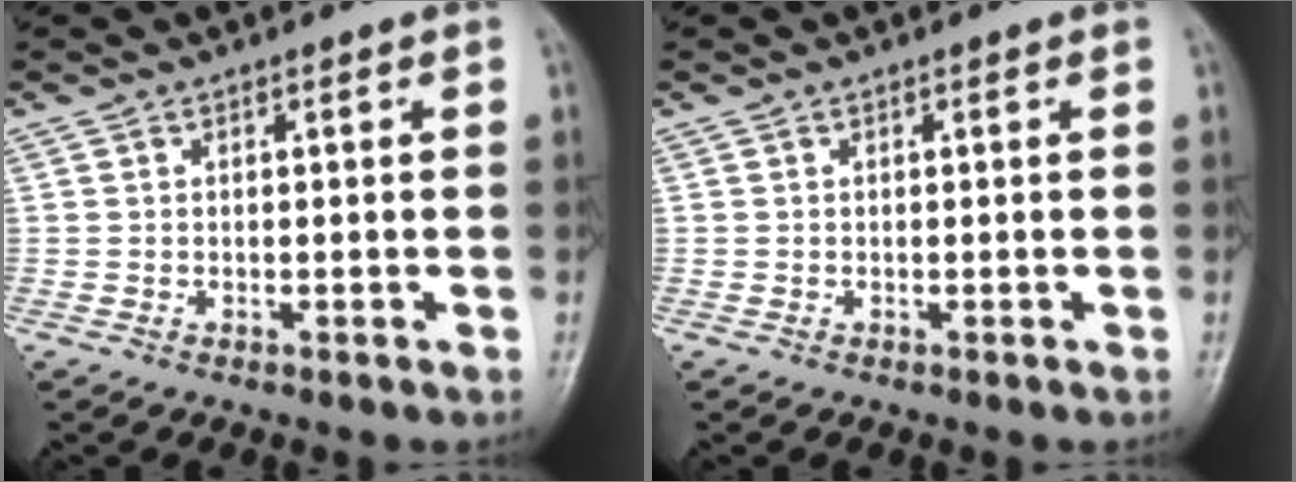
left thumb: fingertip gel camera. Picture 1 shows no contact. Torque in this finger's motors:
{"motor_torque": [0.00, 0.00, 0.00, 0.00, 0.00]}